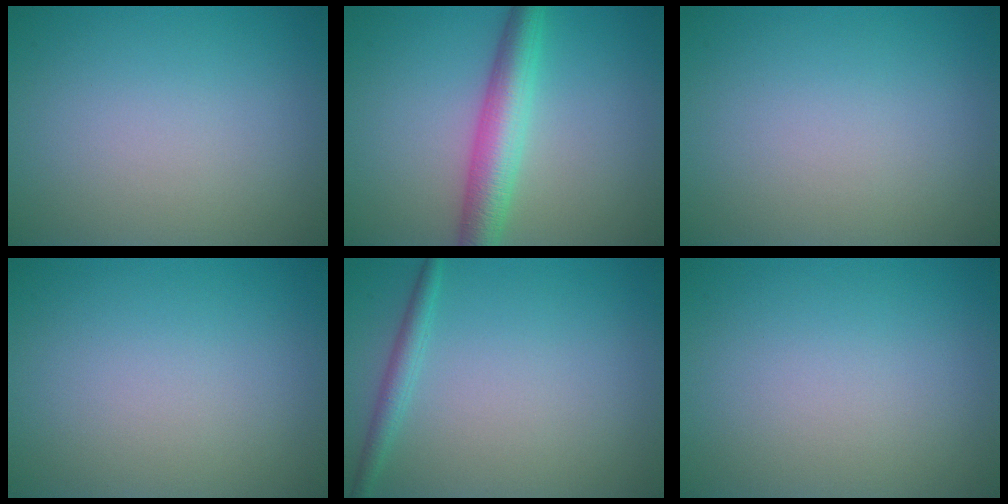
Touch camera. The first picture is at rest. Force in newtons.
{"total": 5.0, "press": 5.0, "slide": 0.0}
{"total": 0.0}
{"total": 0.0}
{"total": 1.6, "press": 1.6, "slide": 0.0}
{"total": 0.0}